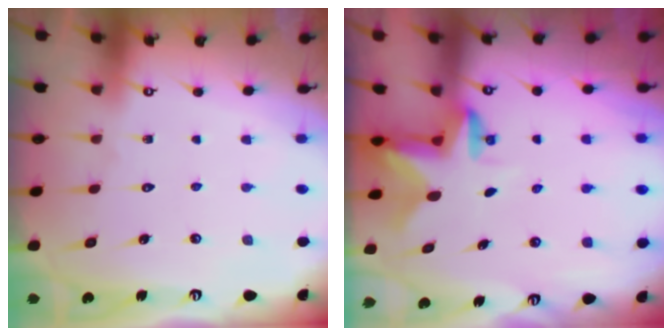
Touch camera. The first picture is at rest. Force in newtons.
{"total": 2.4, "press": 2.4, "slide": 0.4}